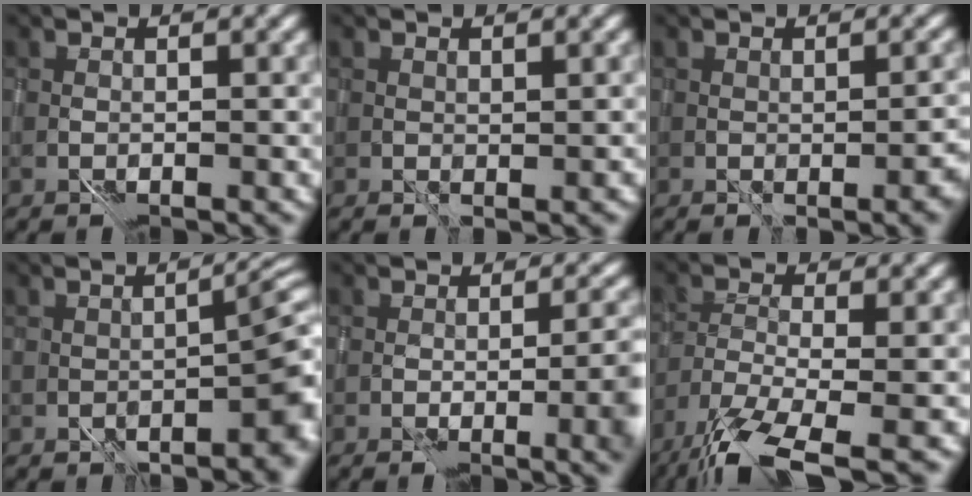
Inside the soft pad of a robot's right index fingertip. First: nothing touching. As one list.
[{"total": 1.0, "force": [1.0, -0.1, 0.1], "torque": [0.000, 0.005, 0.020]}, {"total": 2.4, "force": [-0.1, 0.5, 2.4], "torque": [-0.025, 0.004, 0.010]}, {"total": 5.4, "force": [-1.1, 1.6, 5.1], "torque": [-0.050, 0.010, -0.006]}, {"total": 6.8, "force": [-1.1, 2.4, 6.3], "torque": [-0.064, -0.011, 0.002]}, {"total": 8.0, "force": [-5.2, 2.1, 5.7], "torque": [-0.111, -0.009, -0.099]}]